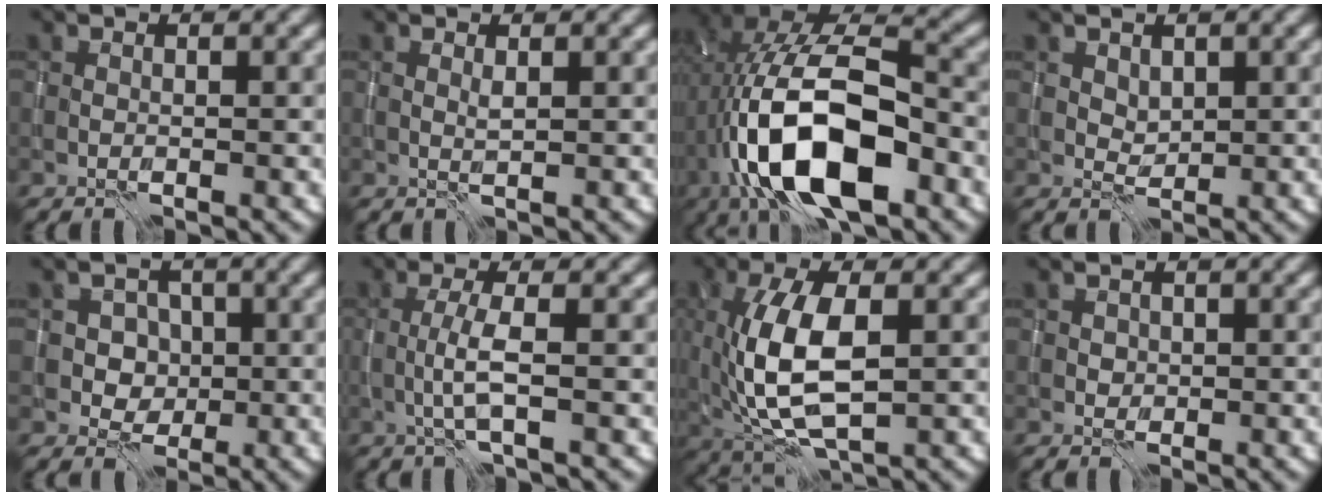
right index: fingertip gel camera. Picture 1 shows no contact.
{"total": 0.6, "force": [0.3, -0.1, 0.4], "torque": [-0.014, -0.001, 0.006]}
{"total": 15.0, "force": [-4.6, 7.4, 12.3], "torque": [-0.226, 0.006, -0.082]}
{"total": 1.2, "force": [0.7, 0.8, 0.5], "torque": [-0.010, -0.005, 0.016]}
{"total": 3.1, "force": [0.4, 2.8, 1.2], "torque": [-0.008, -0.004, 0.004]}
{"total": 2.6, "force": [-0.4, 0.2, 2.6], "torque": [-0.055, 0.002, -0.012]}
{"total": 8.5, "force": [0.0, 3.9, 7.6], "torque": [-0.160, 0.000, 0.001]}
{"total": 0.8, "force": [0.3, 0.7, 0.0], "torque": [-0.001, -0.001, 0.006]}